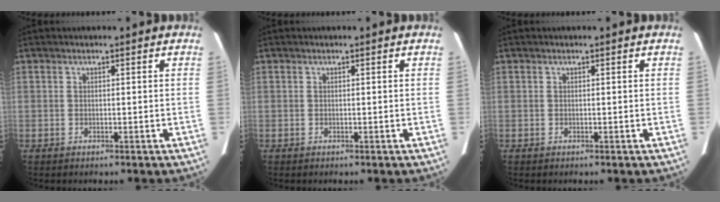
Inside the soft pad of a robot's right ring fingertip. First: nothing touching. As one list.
[{"total": 0.0}, {"total": 0.0}]